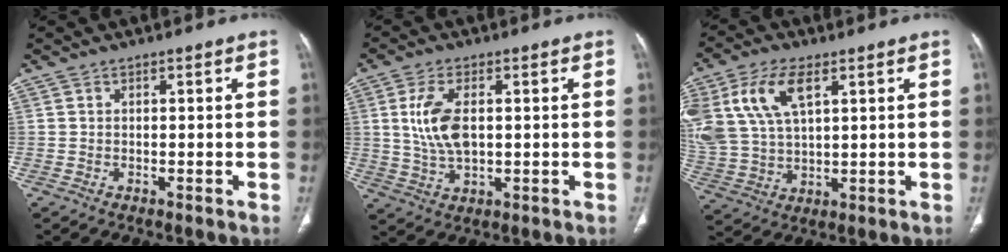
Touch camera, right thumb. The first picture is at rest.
{"total": 9.7, "force": [1.4, 5.1, 8.1], "torque": [-0.171, -0.005, 0.035]}
{"total": 15.6, "force": [6.3, 8.4, 11.5], "torque": [-0.250, -0.007, 0.130]}